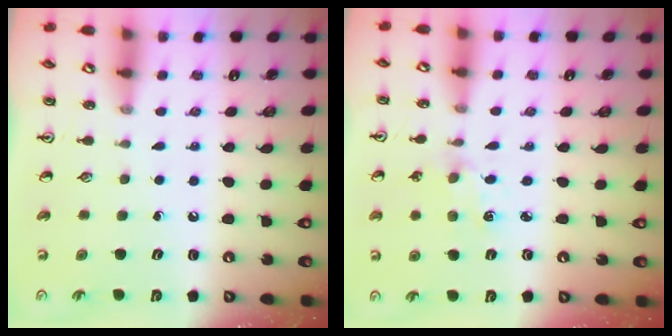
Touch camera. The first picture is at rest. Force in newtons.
{"total": 1.8, "press": 1.8, "slide": 0.3}